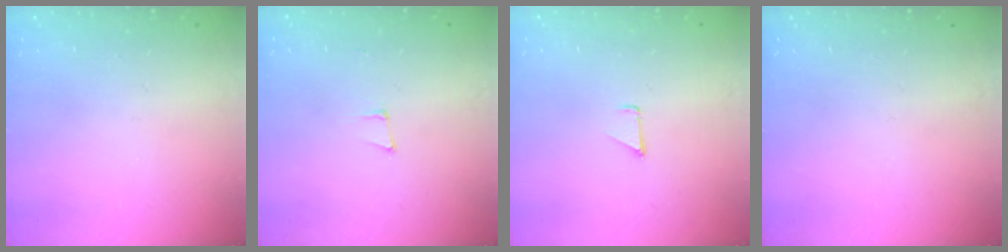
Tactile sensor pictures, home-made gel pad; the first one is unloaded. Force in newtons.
{"total": 5.0, "press": 4.1, "slide": 2.9}
{"total": 0.9, "press": 0.8, "slide": 0.1}
{"total": 0.0}